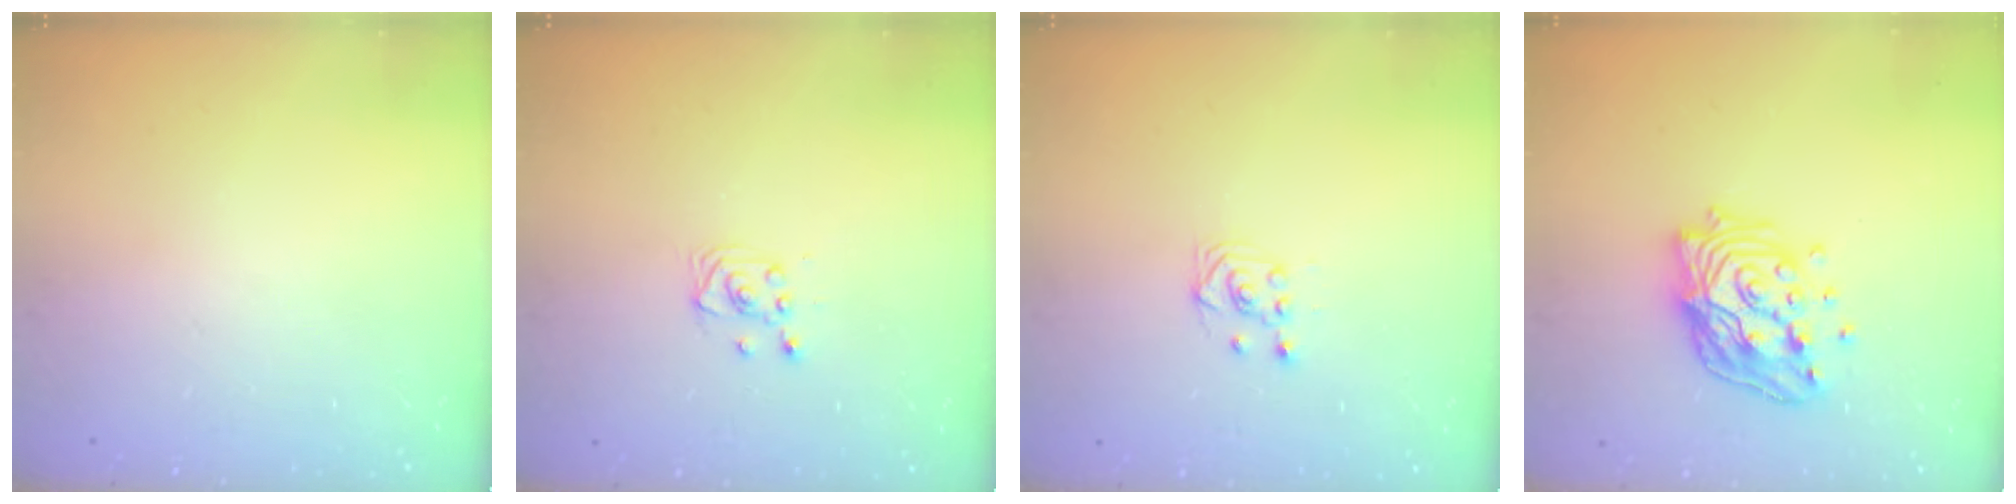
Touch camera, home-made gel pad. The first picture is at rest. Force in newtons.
{"total": 2.9, "press": 2.9, "slide": 0.4}
{"total": 2.5, "press": 2.2, "slide": 1.2}
{"total": 17.6, "press": 17.0, "slide": 4.2}